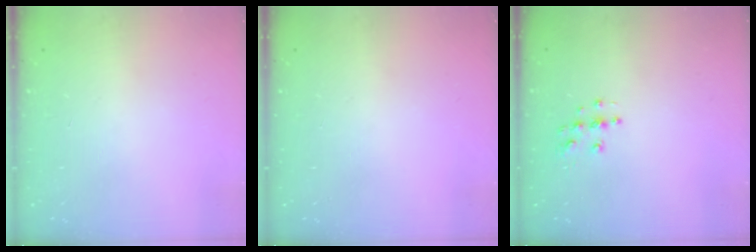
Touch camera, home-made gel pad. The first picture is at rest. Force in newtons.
{"total": 0.0}
{"total": 4.8, "press": 4.8, "slide": 0.3}